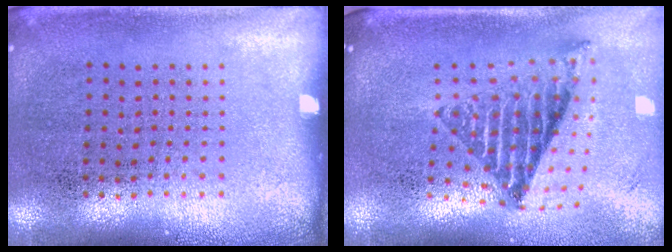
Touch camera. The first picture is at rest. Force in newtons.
{"total": 1.7, "press": 1.4, "slide": 1.0}